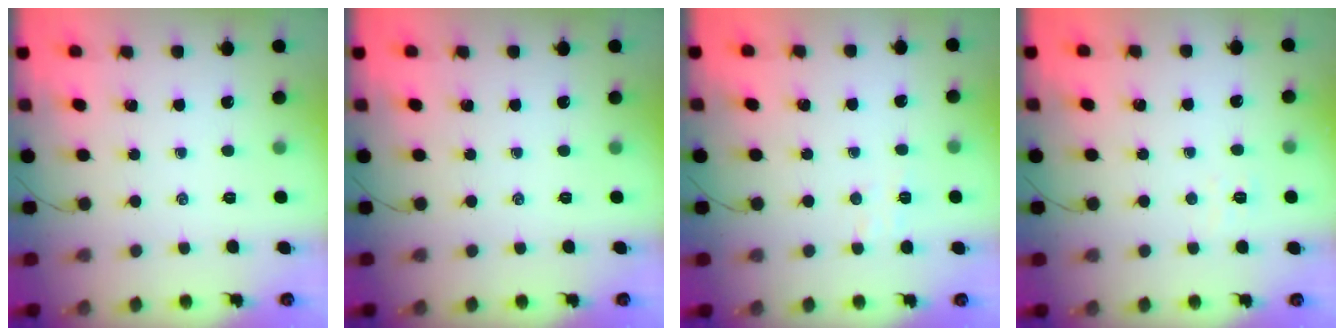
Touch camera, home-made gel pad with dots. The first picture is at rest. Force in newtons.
{"total": 0.0}
{"total": 4.8, "press": 4.7, "slide": 1.0}
{"total": 2.4, "press": 2.3, "slide": 0.8}